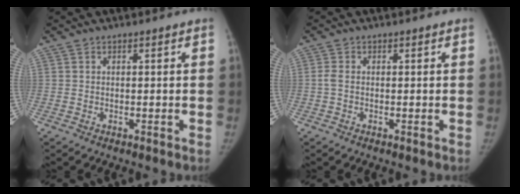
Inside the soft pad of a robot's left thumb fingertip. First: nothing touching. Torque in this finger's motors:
{"motor_torque": [-0.11, 0.06, 0.24, -0.20, 0.01]}